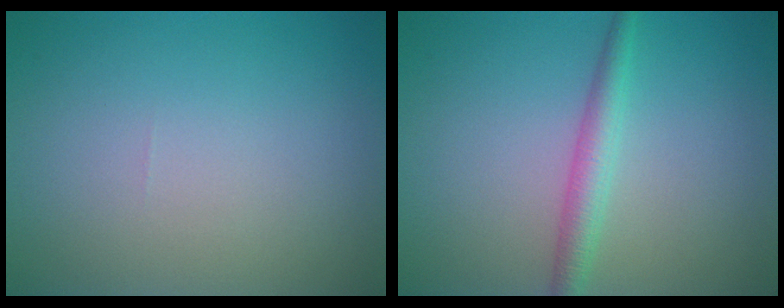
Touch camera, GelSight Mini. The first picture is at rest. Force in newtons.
{"total": 2.5, "press": 2.5, "slide": 0.0}